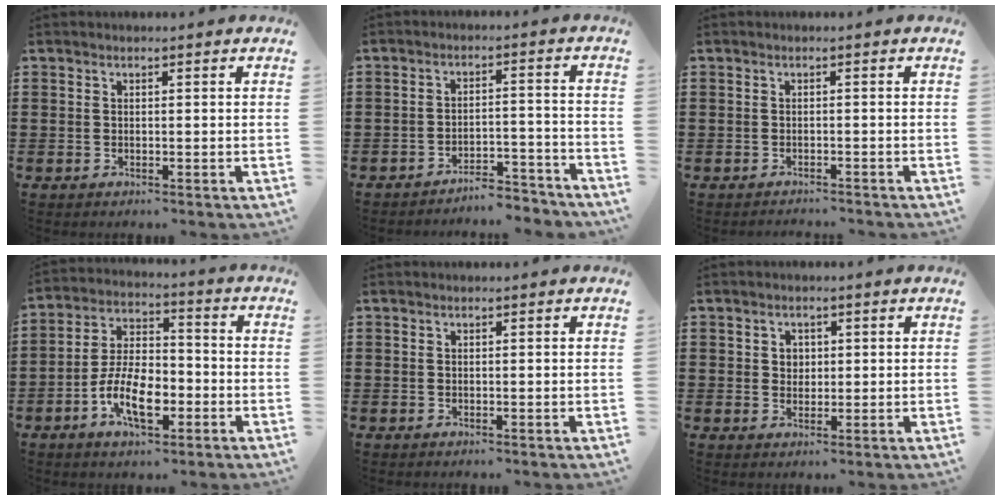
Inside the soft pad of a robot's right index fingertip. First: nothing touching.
{"total": 5.0, "force": [-4.9, 0.3, 0.9], "torque": [-0.019, 0.004, -0.099]}
{"total": 1.2, "force": [-1.2, 0.0, -0.2], "torque": [-0.001, 0.001, -0.026]}
{"total": 9.9, "force": [-4.0, 4.9, 7.5], "torque": [-0.157, -0.001, -0.079]}
{"total": 0.0}
{"total": 2.0, "force": [0.6, 1.8, 0.6], "torque": [-0.019, 0.011, 0.009]}